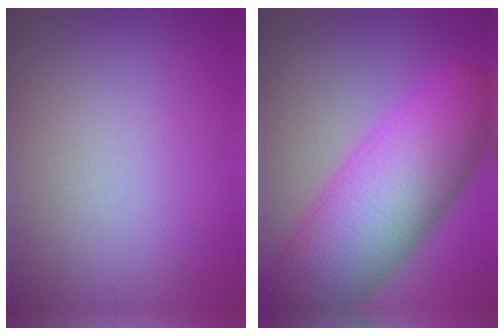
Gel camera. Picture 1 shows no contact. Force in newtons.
{"total": 12.2, "press": 12.2, "slide": 0.4}